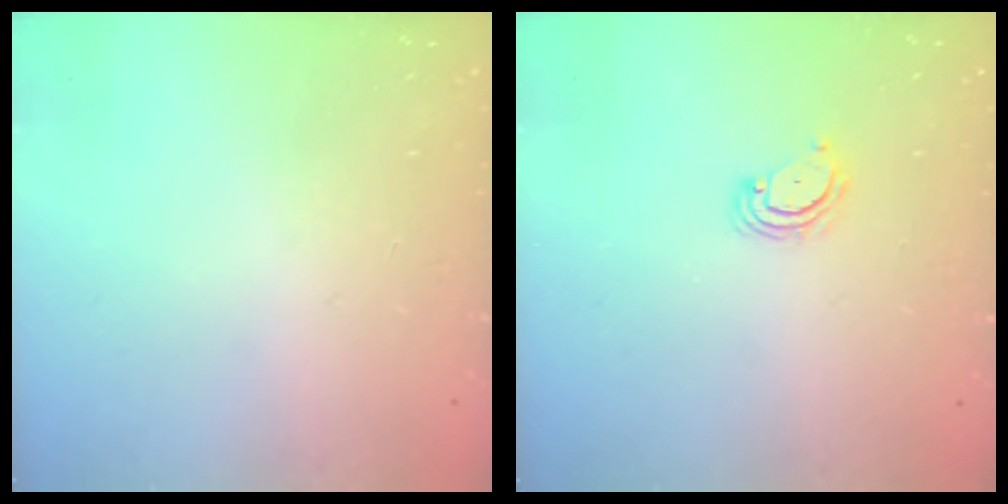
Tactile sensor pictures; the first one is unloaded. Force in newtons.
{"total": 3.8, "press": 3.8, "slide": 0.5}